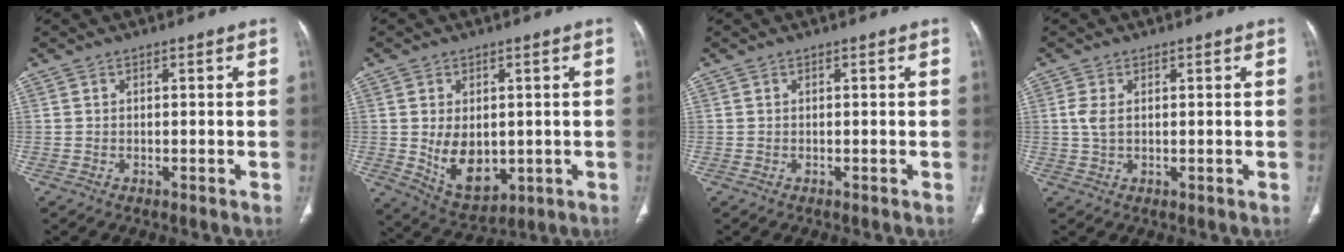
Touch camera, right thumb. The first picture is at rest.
{"total": 9.7, "force": [-0.6, 6.4, 7.2], "torque": [-0.094, -0.013, 0.015]}
{"total": 0.0}
{"total": 2.6, "force": [0.5, 1.3, 2.2], "torque": [-0.059, 0.001, 0.014]}